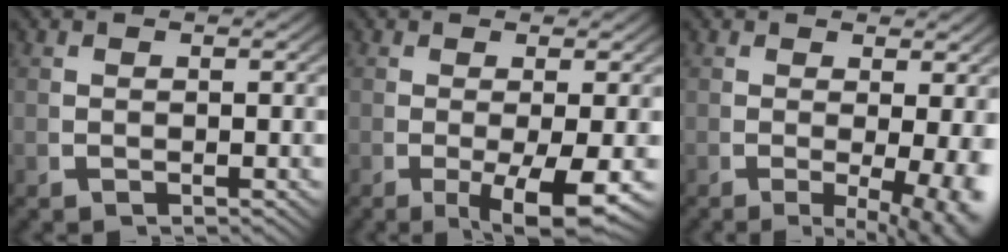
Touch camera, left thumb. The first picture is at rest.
{"total": 5.3, "force": [-1.4, 1.9, 4.8], "torque": [-0.087, -0.024, -0.013]}
{"total": 5.3, "force": [-1.4, 2.1, 4.7], "torque": [-0.066, -0.027, -0.015]}